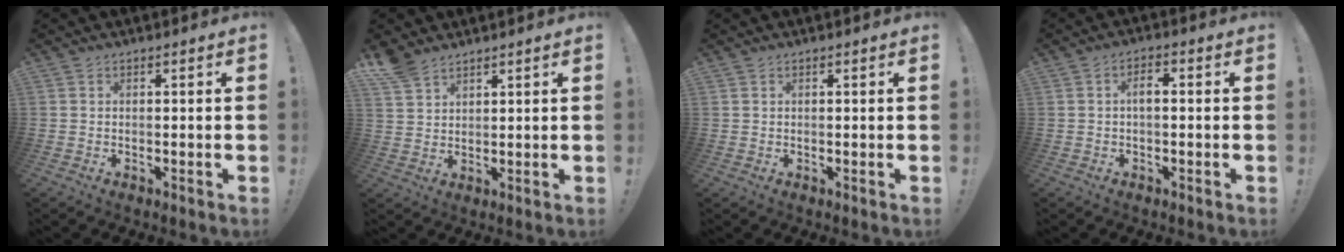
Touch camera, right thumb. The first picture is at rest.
{"total": 5.9, "force": [5.0, 2.3, 2.3], "torque": [-0.044, -0.025, 0.096]}
{"total": 0.6, "force": [0.3, 0.5, -0.1], "torque": [0.010, -0.001, 0.005]}
{"total": 3.2, "force": [-0.5, 1.1, 3.0], "torque": [-0.060, 0.013, -0.010]}